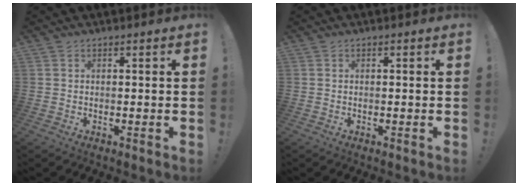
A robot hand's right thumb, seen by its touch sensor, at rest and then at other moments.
{"total": 0.0}